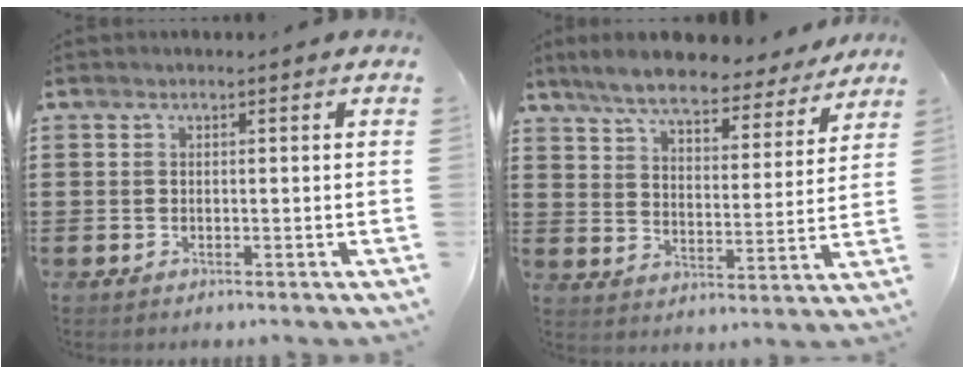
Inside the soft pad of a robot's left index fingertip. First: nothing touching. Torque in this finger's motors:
{"motor_torque": [1.59, -0.55, 0.77, 0.21]}